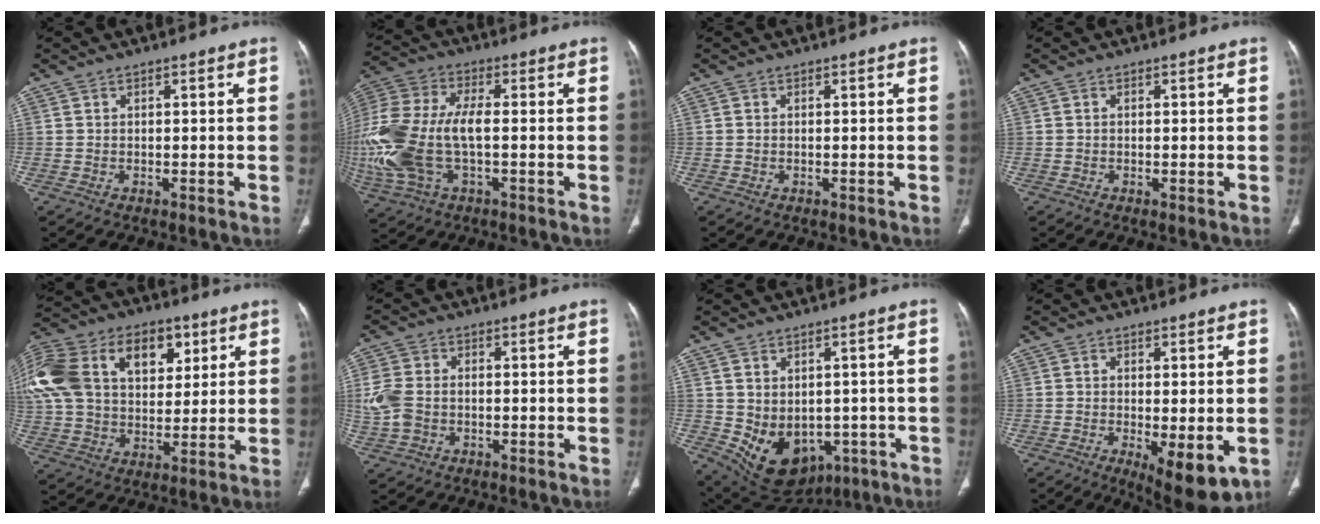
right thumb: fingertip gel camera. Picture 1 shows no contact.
{"total": 21.0, "force": [-2.5, 10.8, 17.8], "torque": [-0.440, 0.003, -0.038]}
{"total": 0.0}
{"total": 0.6, "force": [-0.1, 0.2, 0.5], "torque": [-0.014, -0.003, -0.003]}
{"total": 30.6, "force": [10.8, 20.1, 20.4], "torque": [-0.430, 0.065, 0.198]}
{"total": 6.6, "force": [-0.7, 5.0, 4.3], "torque": [-0.108, 0.009, -0.015]}
{"total": 13.4, "force": [-3.4, 10.2, 8.0], "torque": [-0.110, 0.003, -0.019]}
{"total": 9.4, "force": [-2.7, 3.4, 8.4], "torque": [-0.119, -0.021, -0.033]}